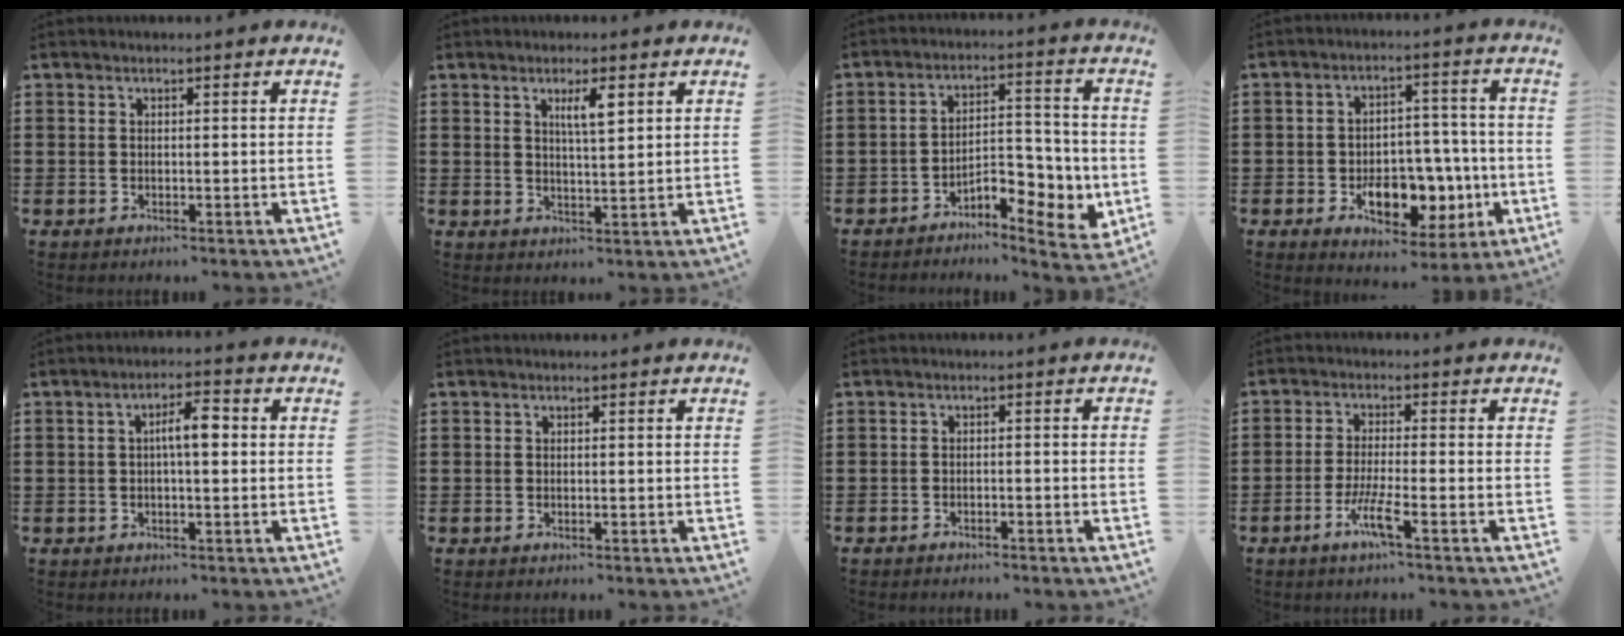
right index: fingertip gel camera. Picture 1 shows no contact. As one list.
[{"total": 3.9, "force": [1.8, 0.8, 3.4], "torque": [-0.062, 0.003, 0.026]}, {"total": 7.0, "force": [-4.0, 3.1, 4.8], "torque": [-0.063, 0.004, -0.076]}, {"total": 9.6, "force": [-3.0, 6.2, 6.6], "torque": [-0.094, 0.014, -0.049]}, {"total": 4.6, "force": [0.2, 1.3, 4.4], "torque": [-0.081, 0.009, -0.001]}, {"total": 0.0}, {"total": 1.5, "force": [-1.5, 0.2, 0.1], "torque": [-0.007, 0.004, -0.032]}, {"total": 5.1, "force": [-2.9, 0.2, 4.3], "torque": [-0.091, -0.012, -0.056]}]